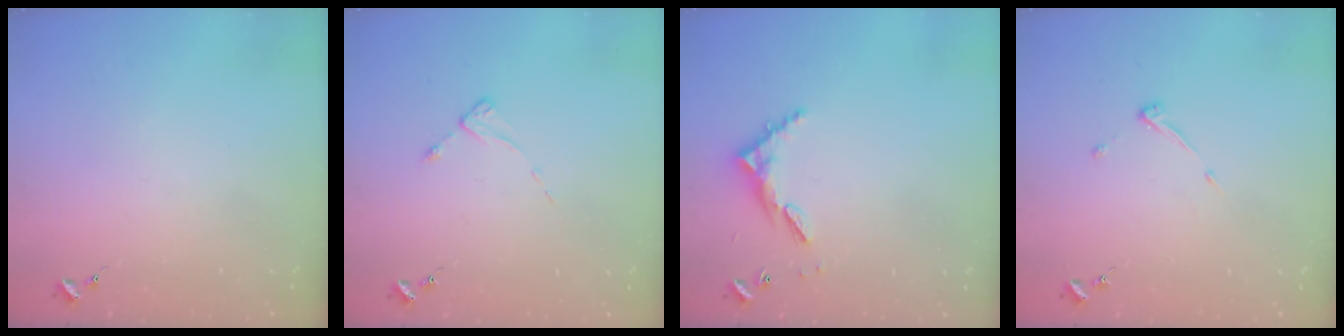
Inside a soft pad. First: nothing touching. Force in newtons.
{"total": 2.1, "press": 2.0, "slide": 0.4}
{"total": 6.3, "press": 6.3, "slide": 0.5}
{"total": 3.9, "press": 3.9, "slide": 0.6}